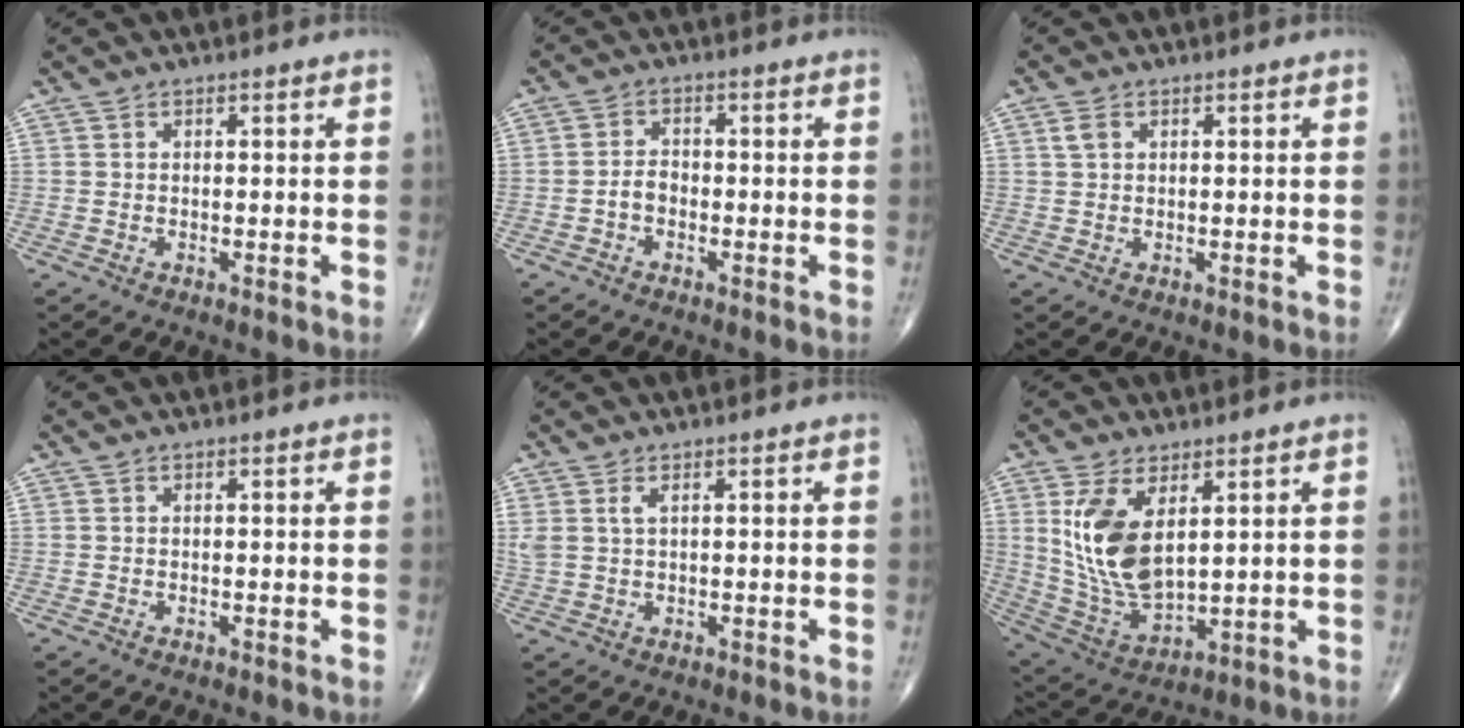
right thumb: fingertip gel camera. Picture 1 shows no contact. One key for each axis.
{"total": 2.5, "fx": -1.0, "fy": 1.6, "fz": 1.6, "tx": -0.023, "ty": 0.011, "tz": -0.023}
{"total": 1.8, "fx": 0.8, "fy": 1.2, "fz": 1.1, "tx": -0.024, "ty": 0.005, "tz": 0.016}
{"total": 0.0}
{"total": 2.9, "fx": 1.2, "fy": 1.3, "fz": 2.3, "tx": -0.061, "ty": 0.009, "tz": 0.032}
{"total": 13.8, "fx": 4.0, "fy": 7.0, "fz": 11.2, "tx": -0.212, "ty": -0.023, "tz": 0.100}